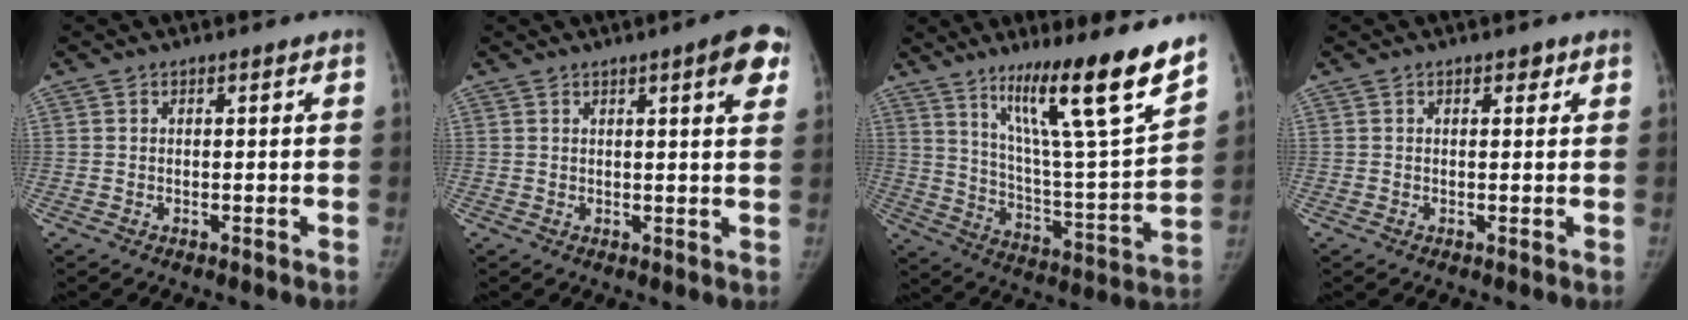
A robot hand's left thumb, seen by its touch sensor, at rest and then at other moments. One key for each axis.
{"total": 6.4, "fx": 3.1, "fy": 1.1, "fz": 5.5, "tx": -0.060, "ty": -0.008, "tz": 0.034}
{"total": 21.6, "fx": 14.6, "fy": 1.4, "fz": 15.9, "tx": -0.227, "ty": -0.075, "tz": 0.246}
{"total": 1.4, "fx": 0.8, "fy": 0.8, "fz": 0.8, "tx": 0.000, "ty": -0.001, "tz": 0.007}